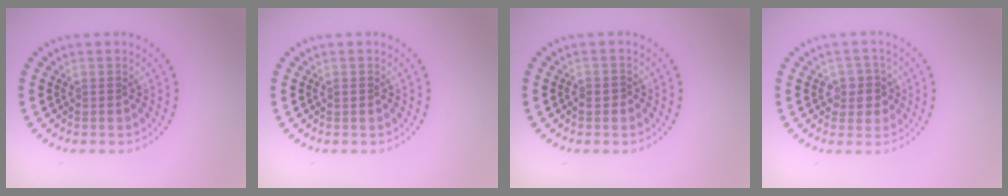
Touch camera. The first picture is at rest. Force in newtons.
{"total": 0.5, "press": 0.5, "slide": 0.1}
{"total": 0.6, "press": 0.6, "slide": 0.3}
{"total": 2.5, "press": 2.2, "slide": 1.0}